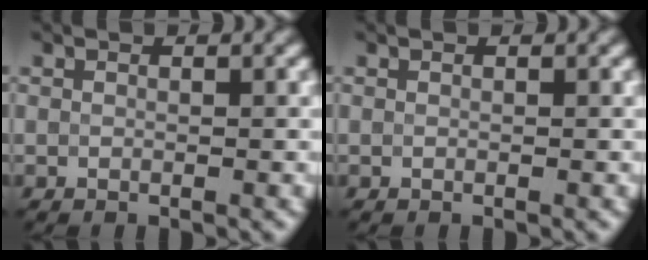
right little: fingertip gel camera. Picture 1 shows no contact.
{"total": 0.0}